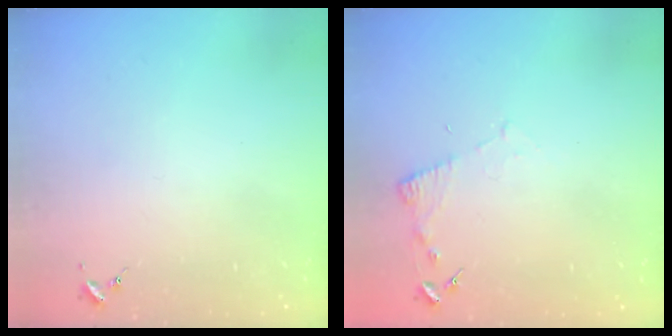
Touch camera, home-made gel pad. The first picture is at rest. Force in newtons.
{"total": 4.6, "press": 4.6, "slide": 0.5}